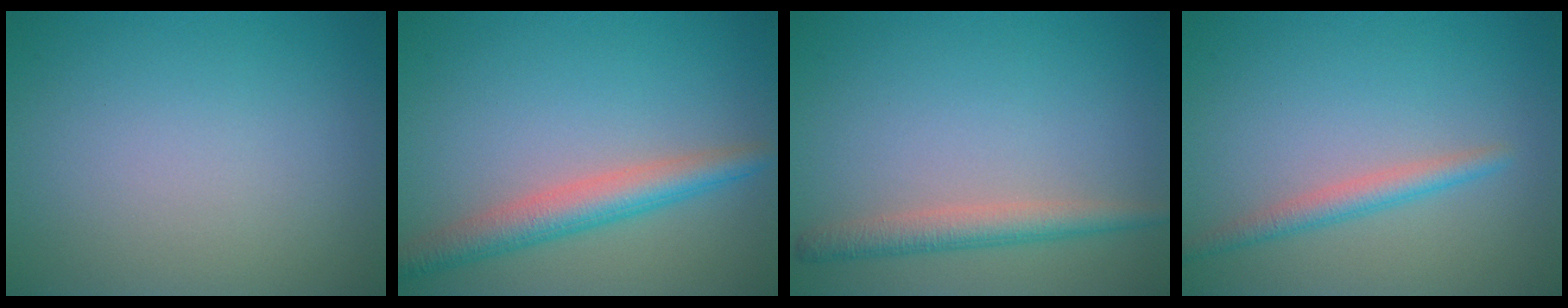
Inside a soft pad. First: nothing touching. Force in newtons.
{"total": 4.2, "press": 4.2, "slide": 0.2}
{"total": 2.9, "press": 2.9, "slide": 0.1}
{"total": 2.1, "press": 2.1, "slide": 0.1}